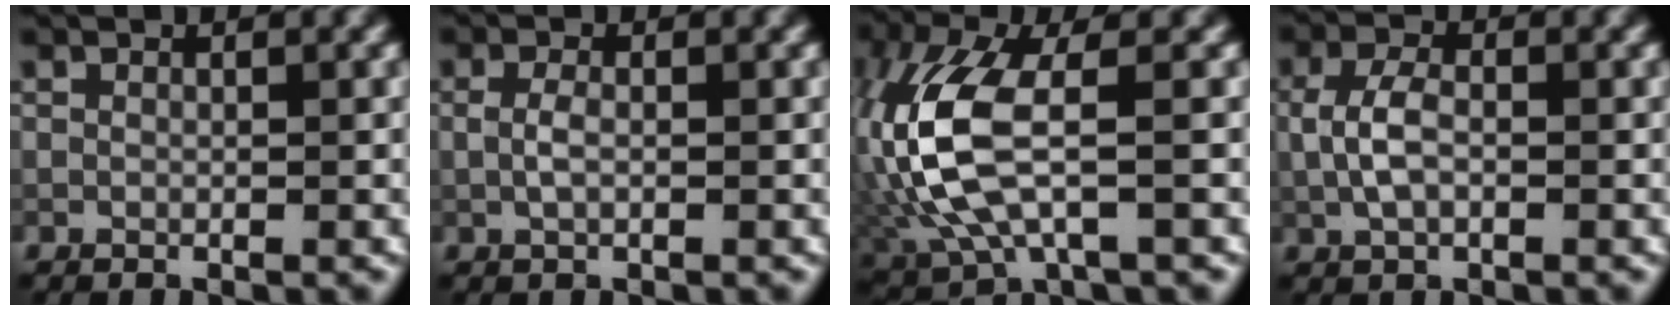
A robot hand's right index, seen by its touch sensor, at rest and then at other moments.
{"total": 1.4, "force": [-0.1, 0.7, 1.3], "torque": [-0.031, 0.000, -0.006]}
{"total": 9.5, "force": [-0.4, 4.1, 8.5], "torque": [-0.218, 0.001, -0.009]}
{"total": 3.3, "force": [-0.2, 1.9, 2.7], "torque": [-0.063, 0.003, -0.006]}